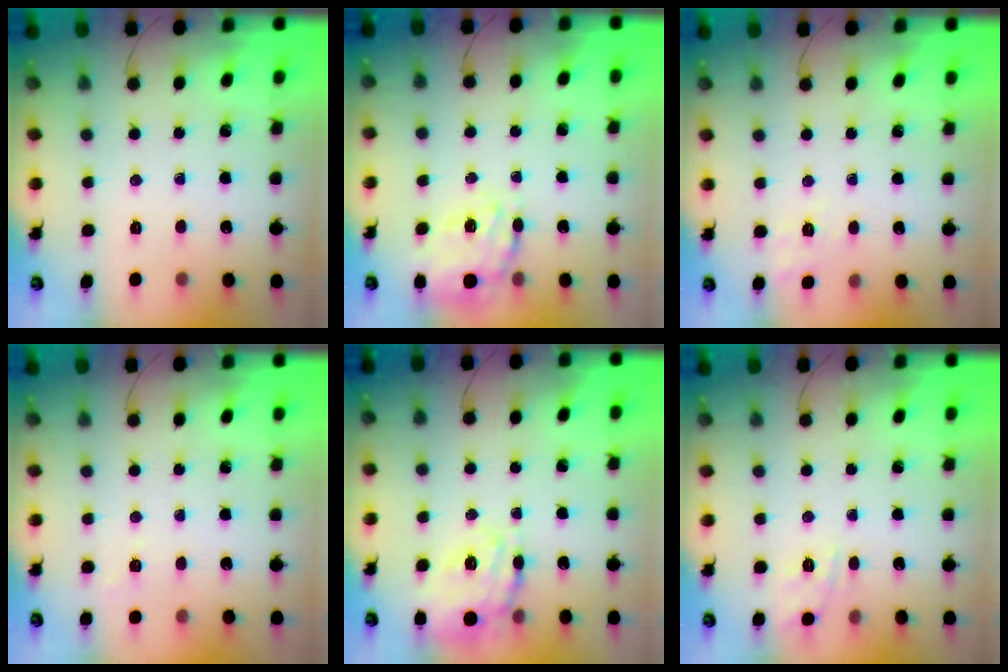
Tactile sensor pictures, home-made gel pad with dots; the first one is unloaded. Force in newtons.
{"total": 18.3, "press": 17.9, "slide": 4.1}
{"total": 2.4, "press": 1.2, "slide": 2.1}
{"total": 2.7, "press": 2.2, "slide": 1.5}
{"total": 16.8, "press": 16.7, "slide": 1.9}
{"total": 10.6, "press": 10.6, "slide": 1.3}